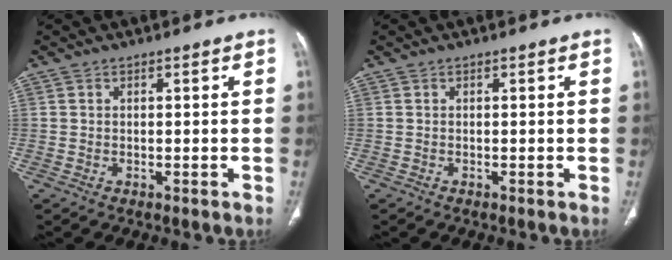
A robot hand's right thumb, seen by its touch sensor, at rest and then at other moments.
{"total": 0.0}